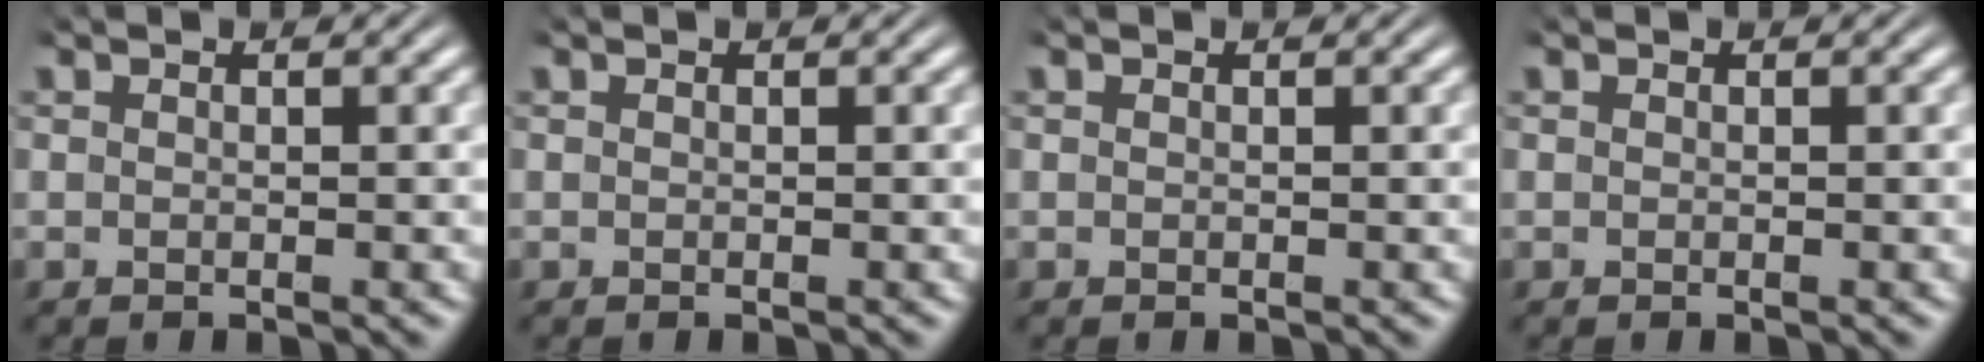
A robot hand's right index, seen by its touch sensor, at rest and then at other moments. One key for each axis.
{"total": 0.0}
{"total": 0.0}
{"total": 0.0}